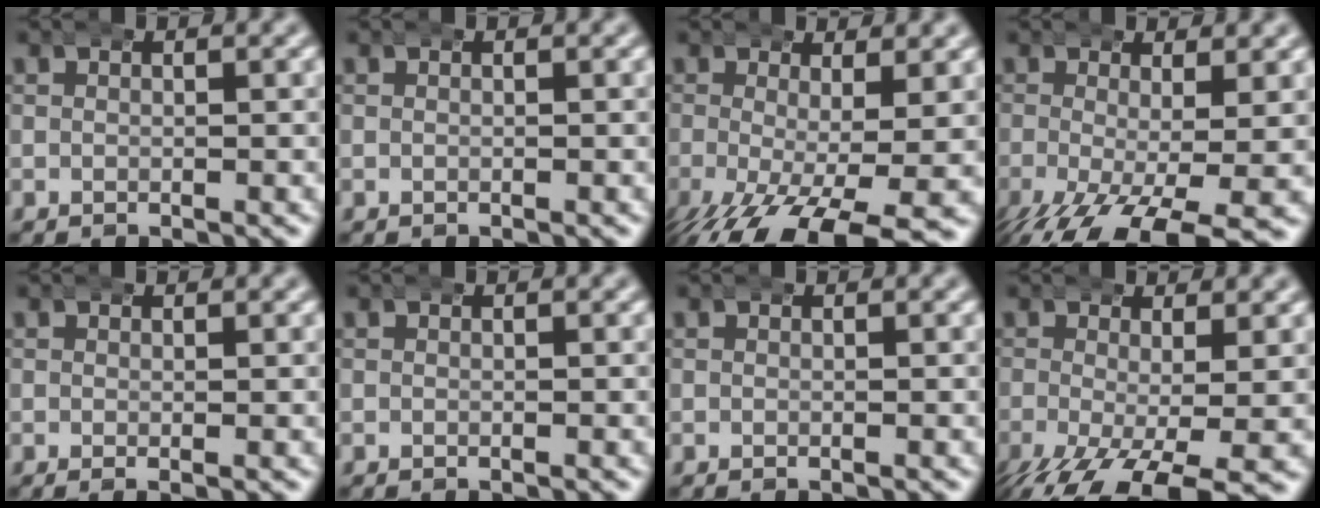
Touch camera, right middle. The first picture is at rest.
{"total": 0.0}
{"total": 8.8, "force": [-4.6, 3.3, 6.8], "torque": [-0.124, -0.037, -0.052]}
{"total": 8.1, "force": [-4.4, 3.0, 6.0], "torque": [-0.113, -0.037, -0.054]}
{"total": 0.8, "force": [0.2, 0.0, 0.8], "torque": [-0.015, 0.001, 0.000]}
{"total": 0.0}
{"total": 0.0}
{"total": 7.3, "force": [-4.0, 2.7, 5.5], "torque": [-0.106, -0.036, -0.047]}